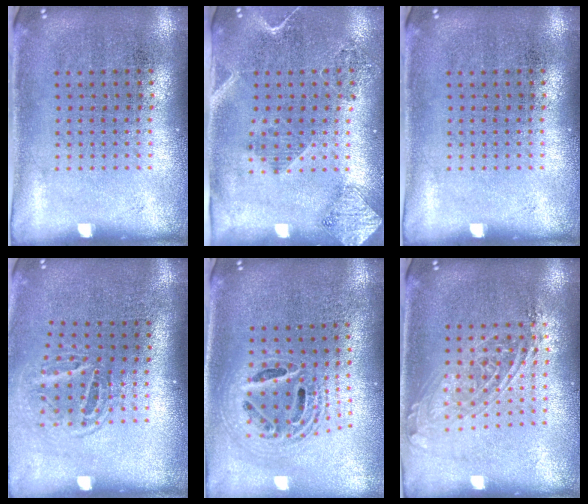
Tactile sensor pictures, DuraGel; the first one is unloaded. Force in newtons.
{"total": 1.9, "press": 1.7, "slide": 0.9}
{"total": 0.0}
{"total": 1.6, "press": 1.0, "slide": 1.2}
{"total": 2.1, "press": 1.7, "slide": 1.2}
{"total": 1.6, "press": 1.3, "slide": 0.8}